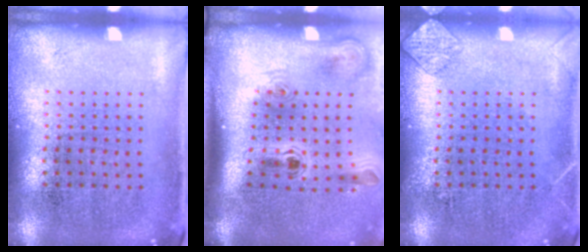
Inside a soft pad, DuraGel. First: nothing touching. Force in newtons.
{"total": 2.3, "press": 1.4, "slide": 1.8}
{"total": 1.3, "press": 1.3, "slide": 0.1}